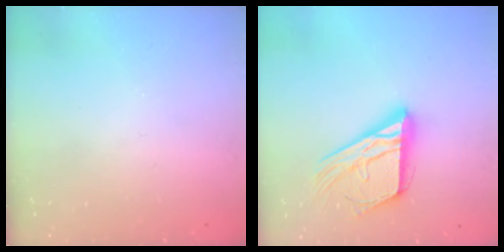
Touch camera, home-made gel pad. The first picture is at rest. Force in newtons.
{"total": 18.7, "press": 18.6, "slide": 1.8}